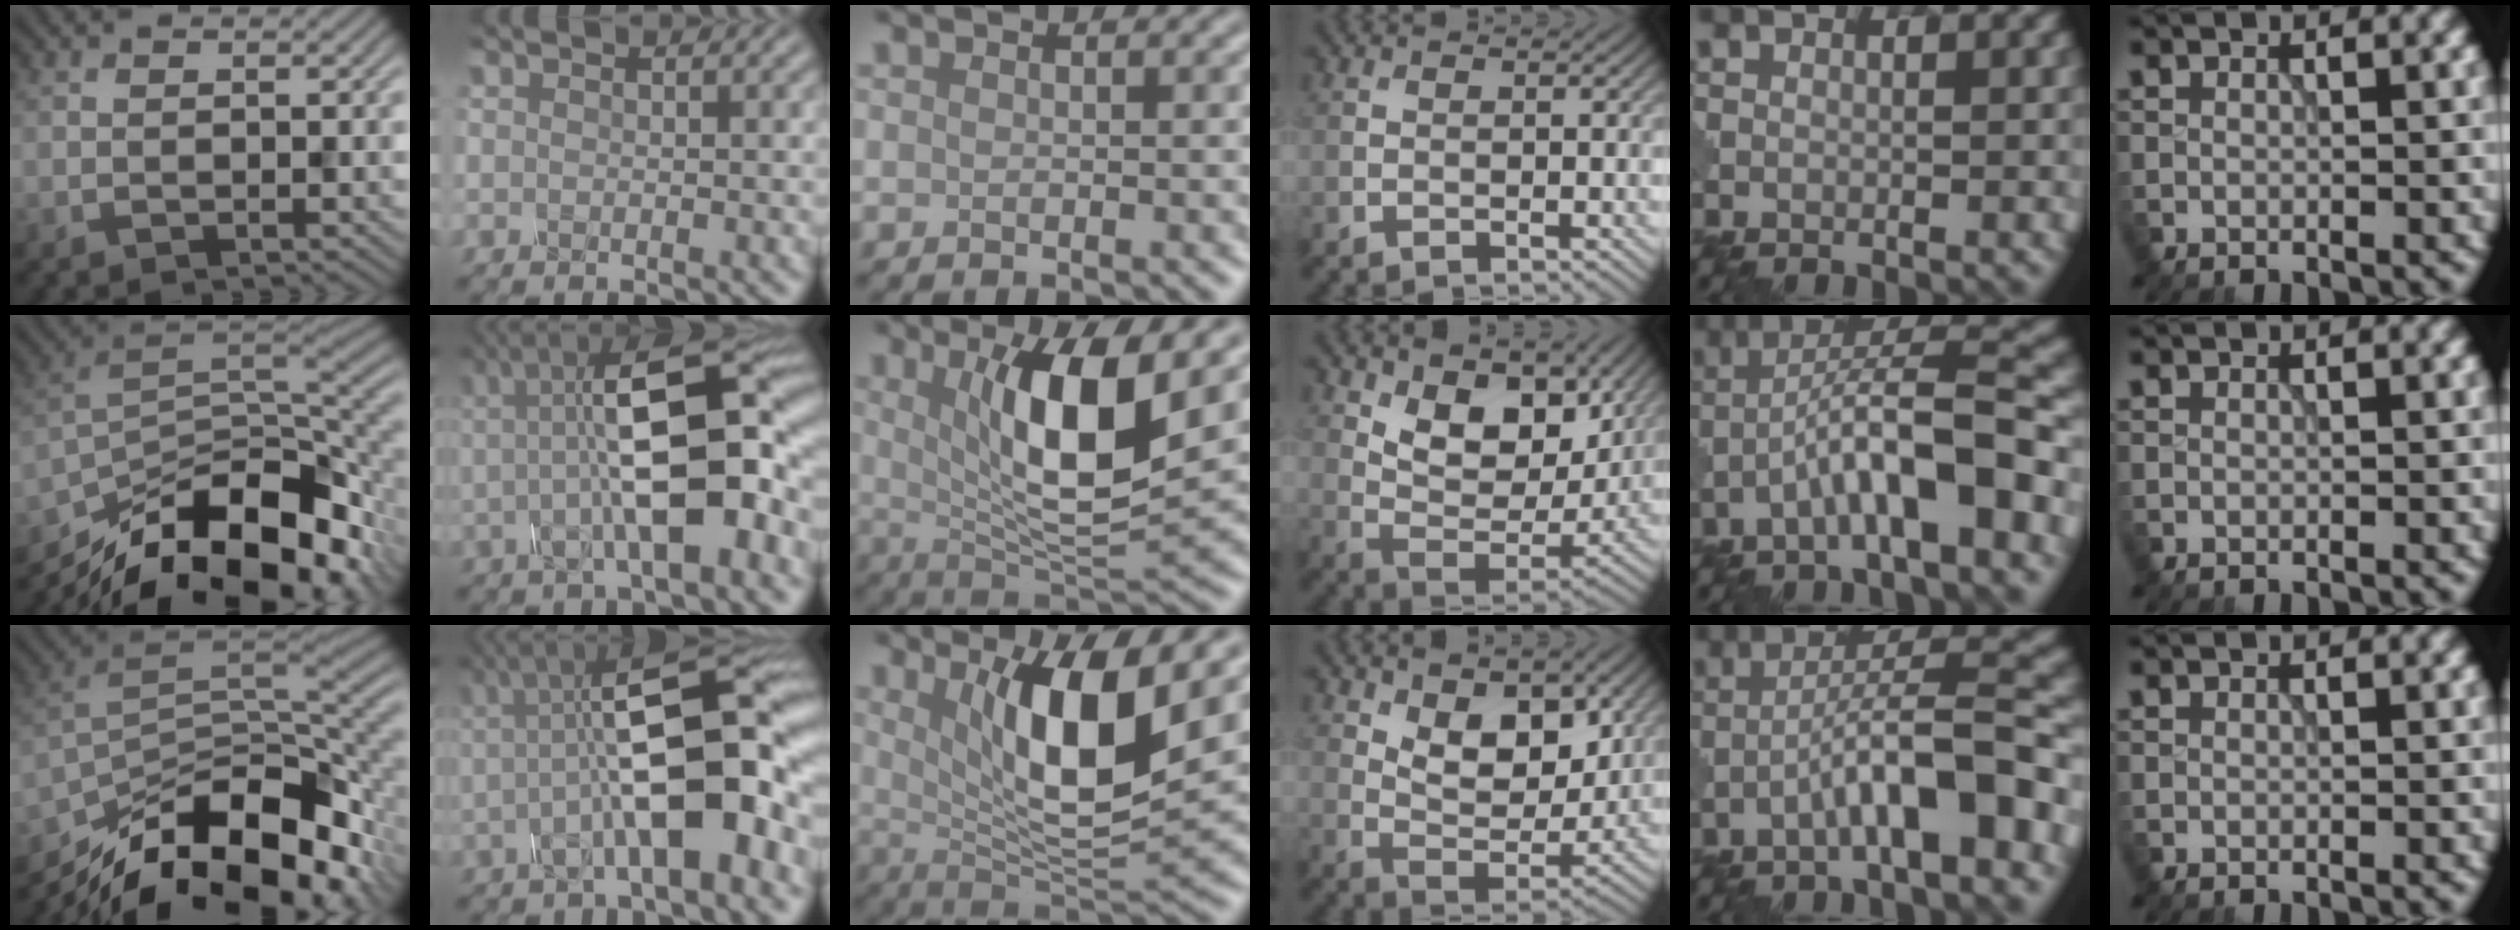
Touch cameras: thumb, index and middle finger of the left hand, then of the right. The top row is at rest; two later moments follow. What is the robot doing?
{"motion": "assemble", "object": "glue stick"}